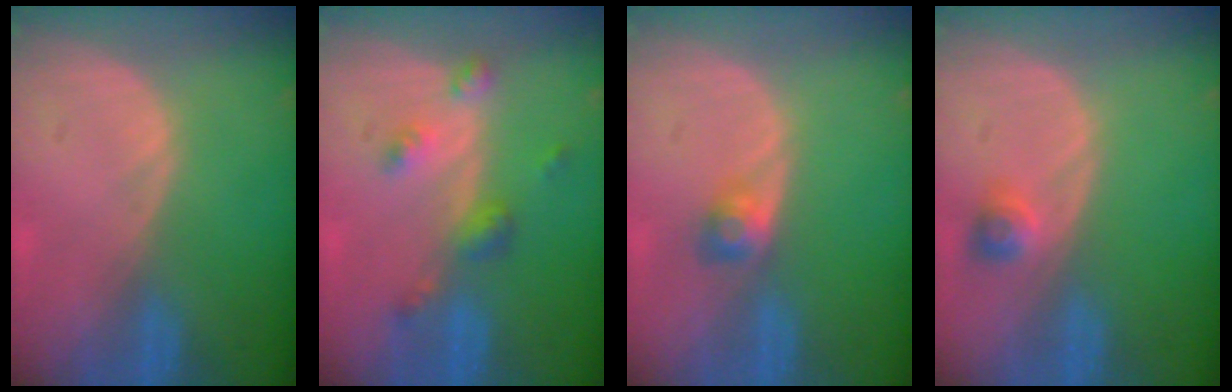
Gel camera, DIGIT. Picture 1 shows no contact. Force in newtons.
{"total": 4.7, "press": 4.2, "slide": 2.2}
{"total": 2.4, "press": 2.3, "slide": 0.7}
{"total": 2.2, "press": 2.1, "slide": 0.8}